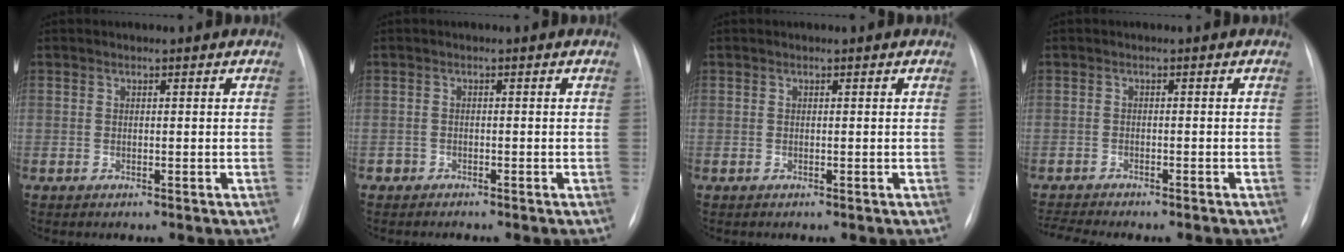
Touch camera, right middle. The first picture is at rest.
{"total": 1.1, "force": [-1.0, 0.5, -0.1], "torque": [-0.006, 0.001, -0.022]}
{"total": 0.0}
{"total": 6.4, "force": [-5.9, 0.5, 2.4], "torque": [-0.034, -0.002, -0.085]}